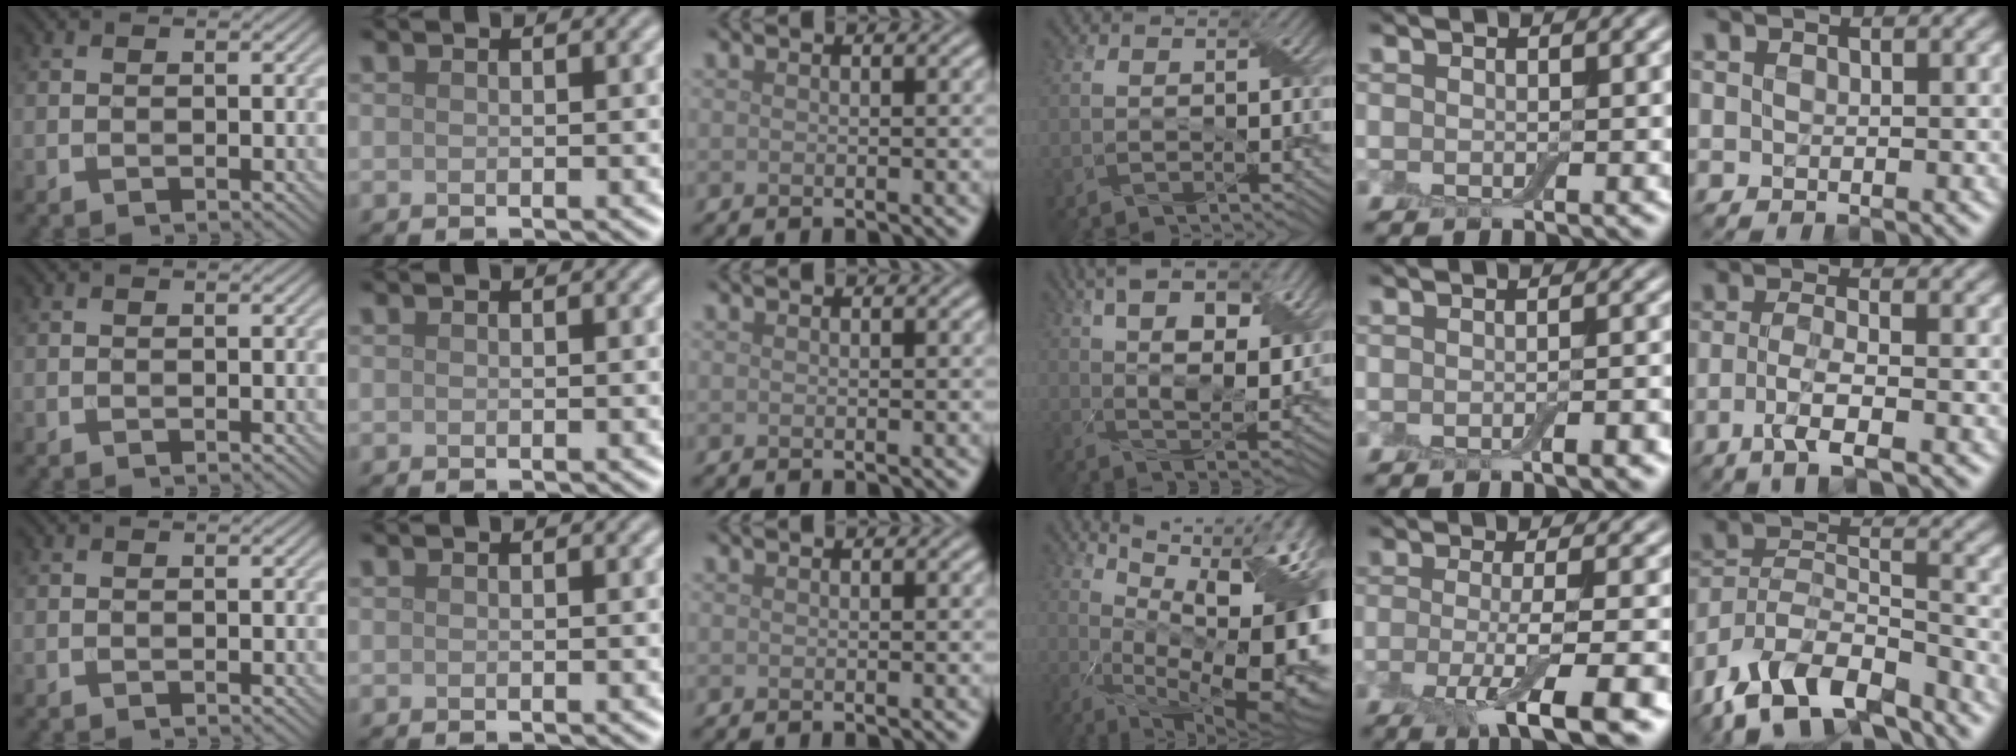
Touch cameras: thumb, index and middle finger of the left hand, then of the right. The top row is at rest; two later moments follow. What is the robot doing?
{"motion": "wrap", "object": "adhesive wrap"}